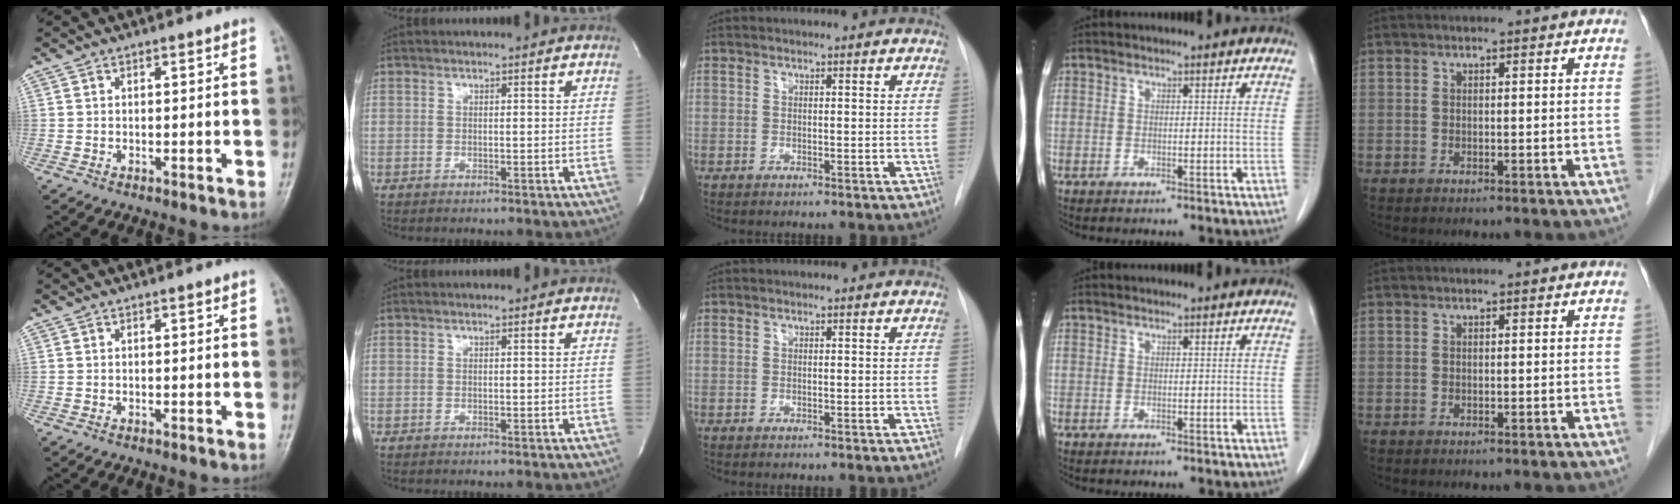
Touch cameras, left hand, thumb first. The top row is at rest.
{}